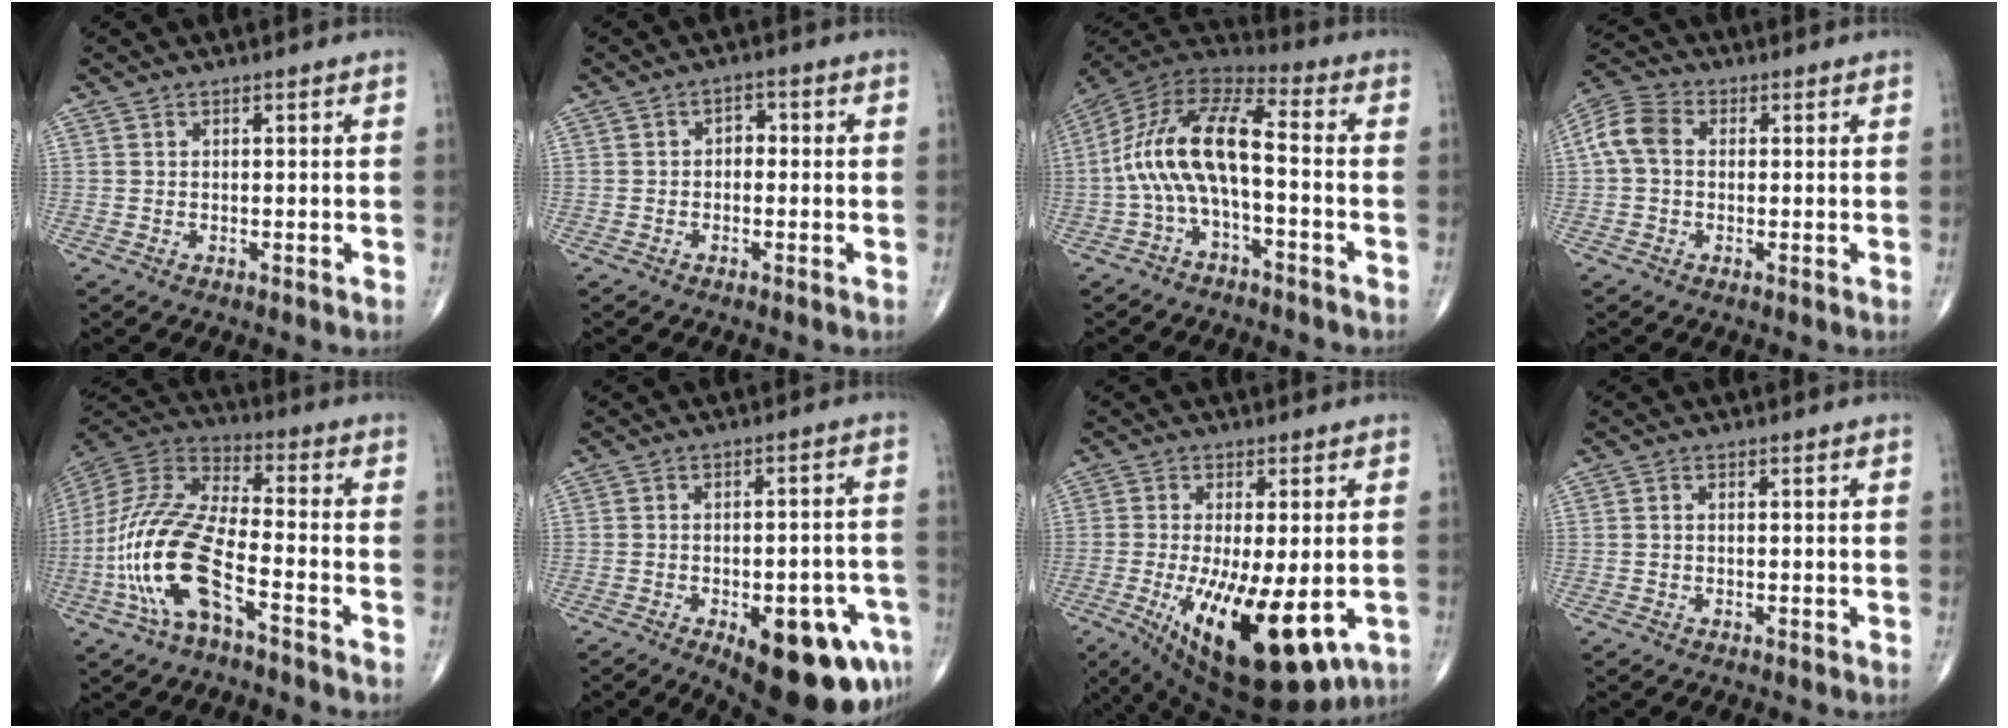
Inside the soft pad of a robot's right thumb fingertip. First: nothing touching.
{"total": 2.3, "force": [-0.3, 1.7, 1.5], "torque": [-0.005, 0.013, -0.014]}
{"total": 14.5, "force": [-2.5, 5.6, 13.1], "torque": [-0.258, 0.065, -0.058]}
{"total": 6.9, "force": [0.5, 5.1, 4.7], "torque": [-0.097, 0.024, 0.002]}
{"total": 17.9, "force": [-6.8, 6.3, 15.3], "torque": [-0.335, 0.044, -0.130]}
{"total": 17.8, "force": [-8.4, 7.2, 14.0], "torque": [-0.131, 0.030, -0.096]}
{"total": 20.9, "force": [-7.4, 8.0, 17.8], "torque": [-0.261, -0.026, -0.092]}
{"total": 0.5, "force": [-0.2, 0.2, 0.4], "torque": [-0.008, 0.000, -0.006]}